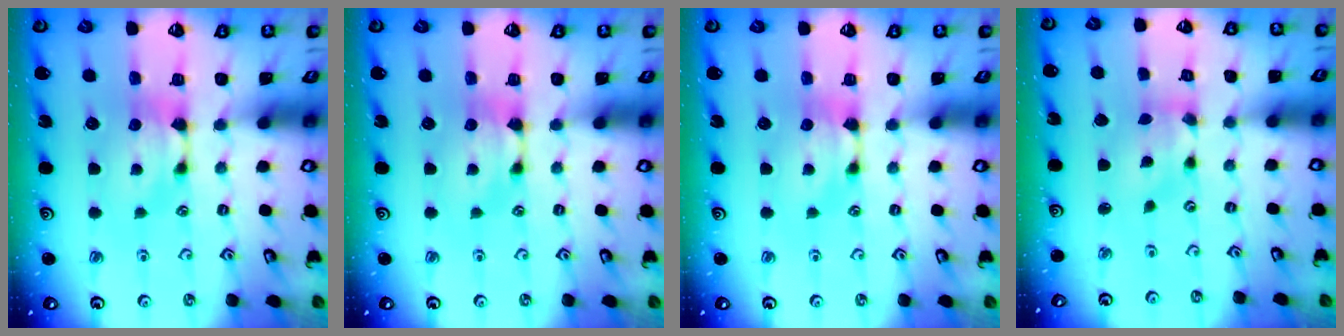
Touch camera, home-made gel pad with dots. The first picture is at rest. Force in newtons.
{"total": 0.0}
{"total": 0.0}
{"total": 2.9, "press": 2.4, "slide": 1.6}